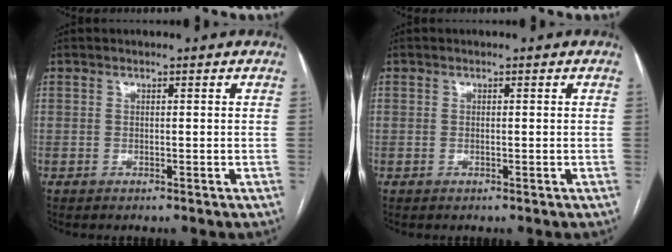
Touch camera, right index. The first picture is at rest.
{"total": 0.0}